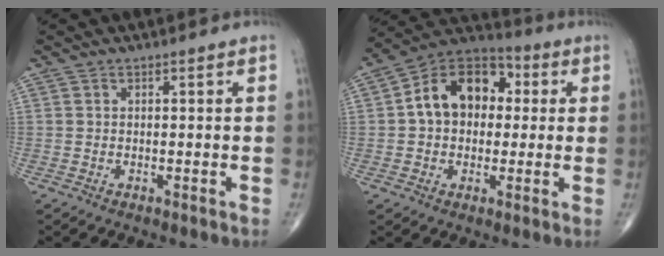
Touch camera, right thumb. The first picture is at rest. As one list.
[{"total": 14.4, "force": [1.9, 10.4, 9.8], "torque": [-0.128, 0.031, 0.018]}]